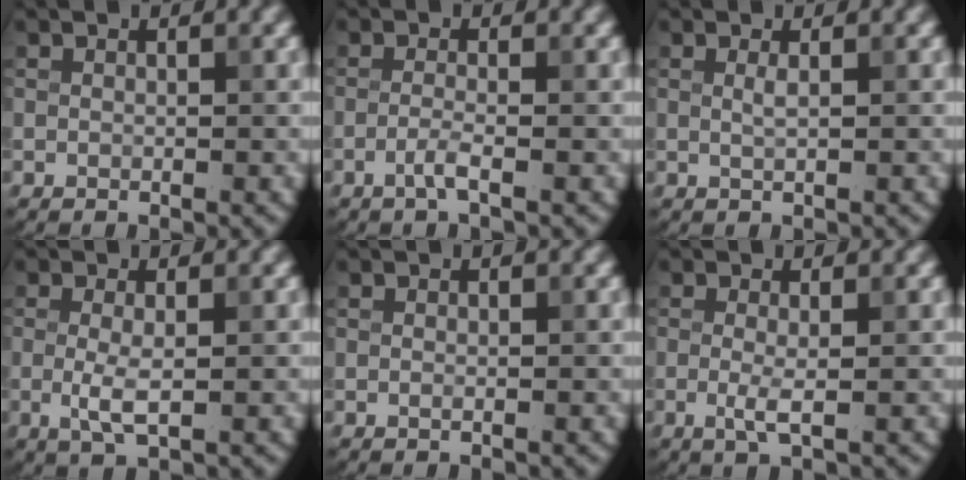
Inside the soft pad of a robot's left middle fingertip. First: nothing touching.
{"total": 1.6, "force": [-0.8, 0.2, 1.4], "torque": [-0.026, 0.005, -0.023]}
{"total": 0.9, "force": [0.2, 0.2, 0.8], "torque": [-0.012, 0.002, 0.002]}
{"total": 2.4, "force": [-0.2, 0.7, 2.3], "torque": [-0.051, -0.005, -0.004]}
{"total": 0.0}
{"total": 1.8, "force": [-0.2, 0.3, 1.7], "torque": [-0.038, -0.006, -0.005]}